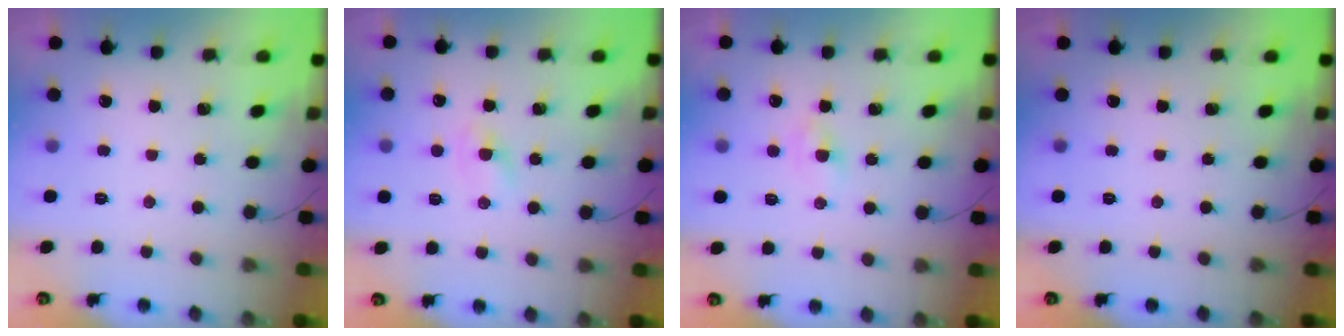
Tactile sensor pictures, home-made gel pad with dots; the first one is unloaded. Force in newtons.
{"total": 1.8, "press": 1.5, "slide": 0.9}
{"total": 1.8, "press": 1.7, "slide": 0.7}
{"total": 0.0}